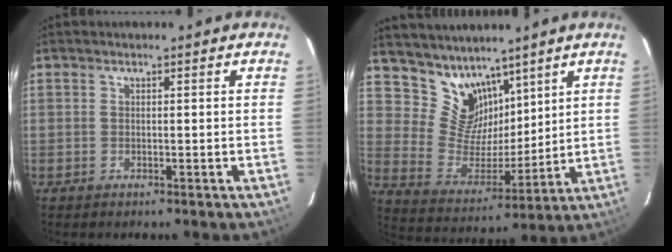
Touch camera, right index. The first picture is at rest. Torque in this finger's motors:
{"motor_torque": [-0.02, 0.52, 0.05, -0.01]}